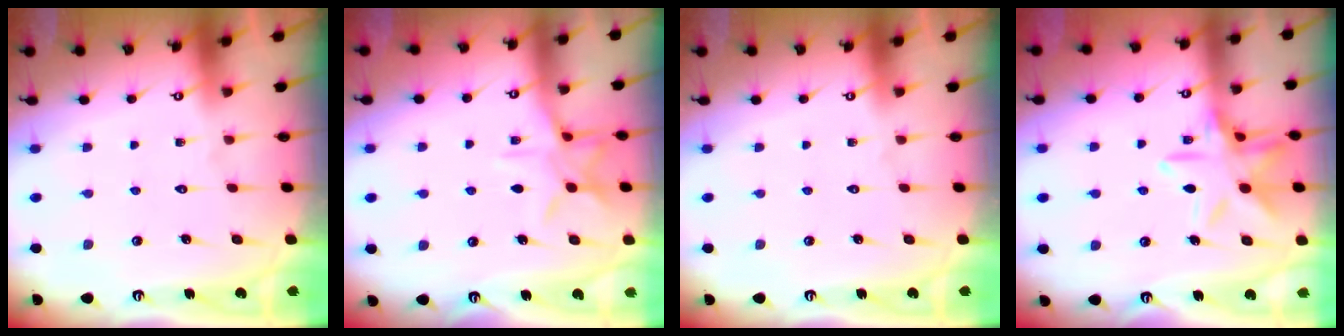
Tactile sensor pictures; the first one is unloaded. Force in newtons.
{"total": 9.5, "press": 9.5, "slide": 0.6}
{"total": 0.0}
{"total": 13.5, "press": 13.4, "slide": 1.0}